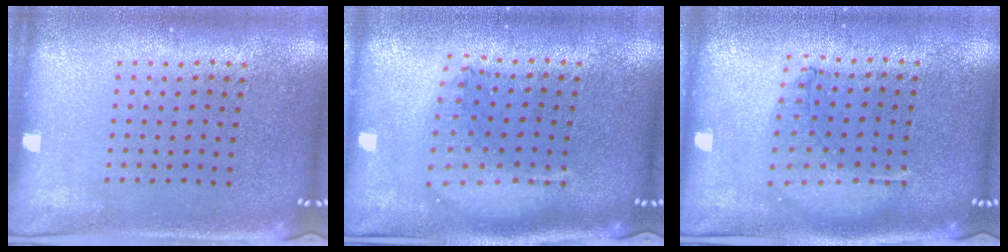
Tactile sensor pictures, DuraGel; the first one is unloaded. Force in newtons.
{"total": 1.8, "press": 1.5, "slide": 1.0}
{"total": 1.0, "press": 1.0, "slide": 0.3}